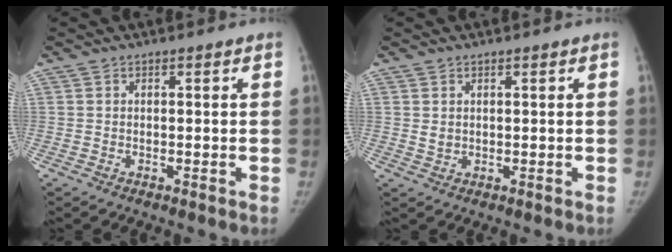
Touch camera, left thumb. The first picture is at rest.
{"total": 1.3, "force": [0.5, 1.0, 0.7], "torque": [-0.004, -0.005, 0.013]}